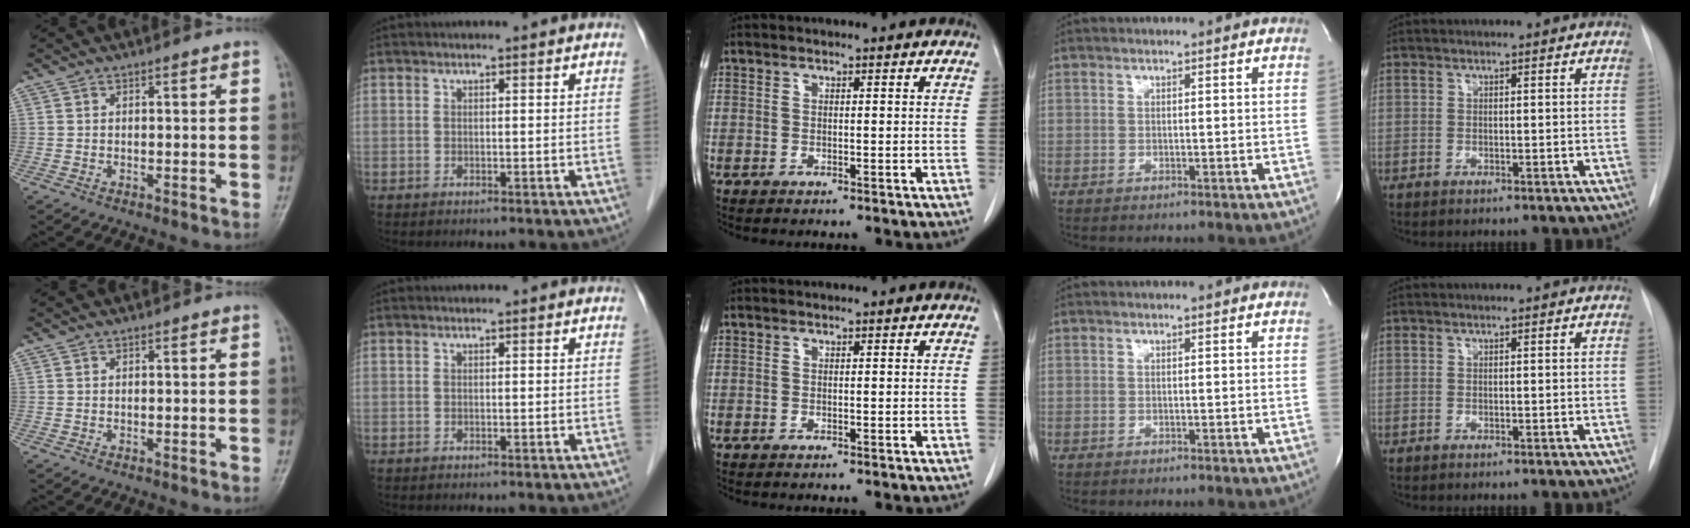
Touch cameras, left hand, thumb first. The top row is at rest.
{}